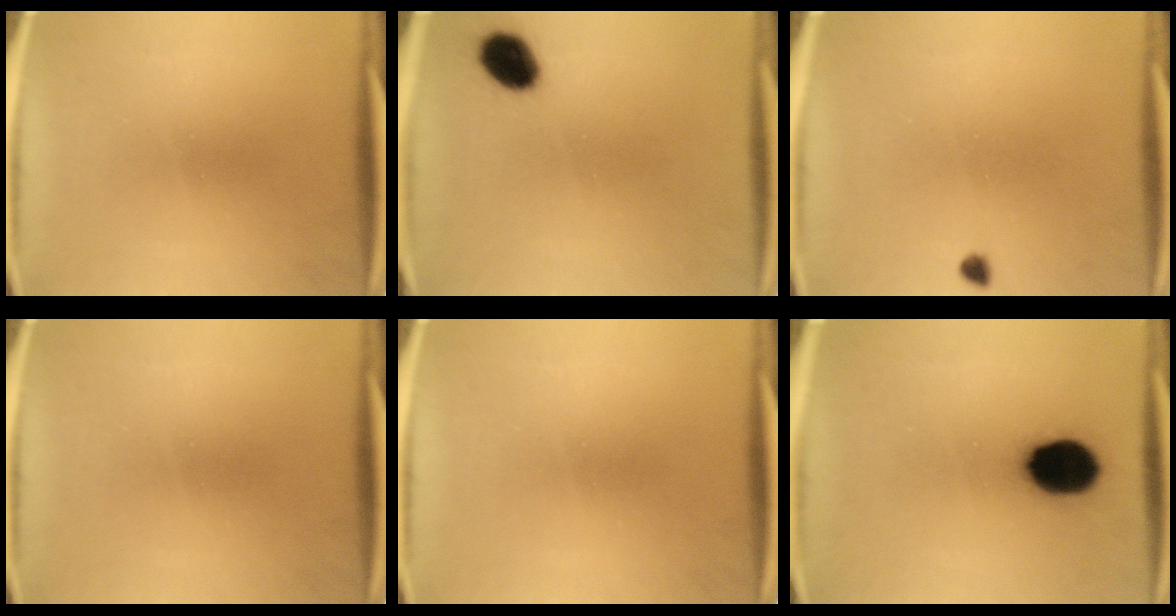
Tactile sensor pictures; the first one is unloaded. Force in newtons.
{"total": 7.4}
{"total": 1.2}
{"total": 0.0}
{"total": 0.0}
{"total": 13.4}